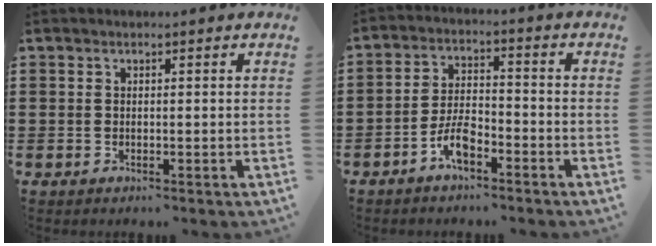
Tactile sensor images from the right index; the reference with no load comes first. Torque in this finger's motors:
{"motor_torque": [1.39, 0.75, 0.57, 0.06]}